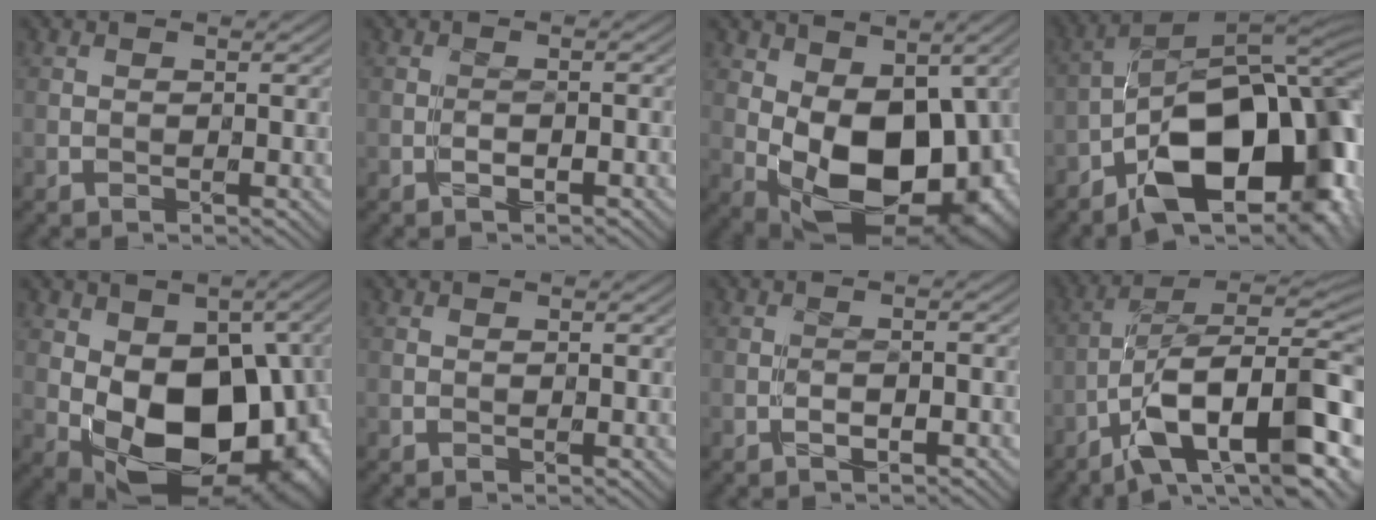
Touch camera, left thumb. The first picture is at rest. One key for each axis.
{"total": 0.6, "fx": -0.5, "fy": 0.0, "fz": 0.3, "tx": -0.005, "ty": 0.000, "tz": -0.009}
{"total": 12.6, "fx": 0.4, "fy": 7.7, "fz": 9.9, "tx": -0.174, "ty": -0.027, "tz": 0.016}
{"total": 16.8, "fx": -6.6, "fy": 8.3, "fz": 13.0, "tx": -0.190, "ty": -0.005, "tz": -0.122}
{"total": 15.3, "fx": -1.1, "fy": 9.8, "fz": 11.6, "tx": -0.179, "ty": -0.036, "tz": -0.005}
{"total": 0.0}
{"total": 0.9, "fx": -0.7, "fy": -0.1, "fz": 0.5, "tx": -0.009, "ty": 0.002, "tz": -0.012}
{"total": 14.5, "fx": -6.7, "fy": 4.9, "fz": 11.8, "tx": -0.182, "ty": 0.001, "tz": -0.122}